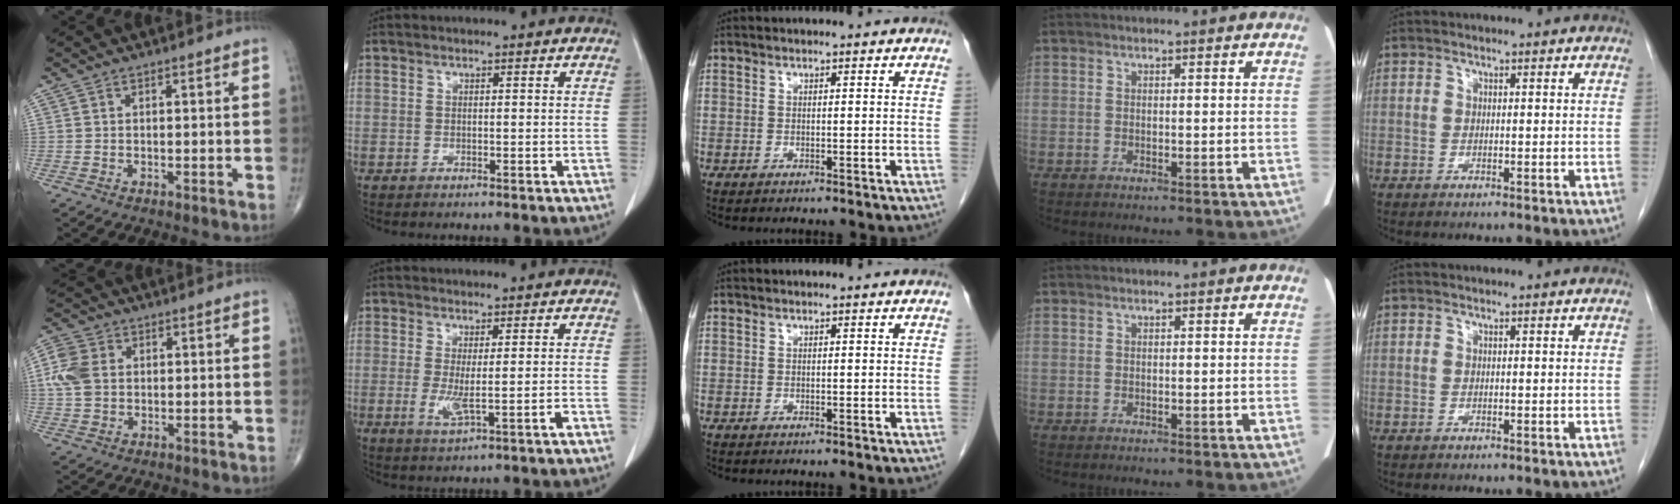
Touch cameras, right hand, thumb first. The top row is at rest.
{"thumb": {"total": 6.9, "force": [1.0, 5.3, 4.3], "torque": [-0.098, 0.008, 0.016]}, "index": {"total": 3.9, "force": [-0.8, 0.0, 3.8], "torque": [-0.073, -0.011, -0.007]}}